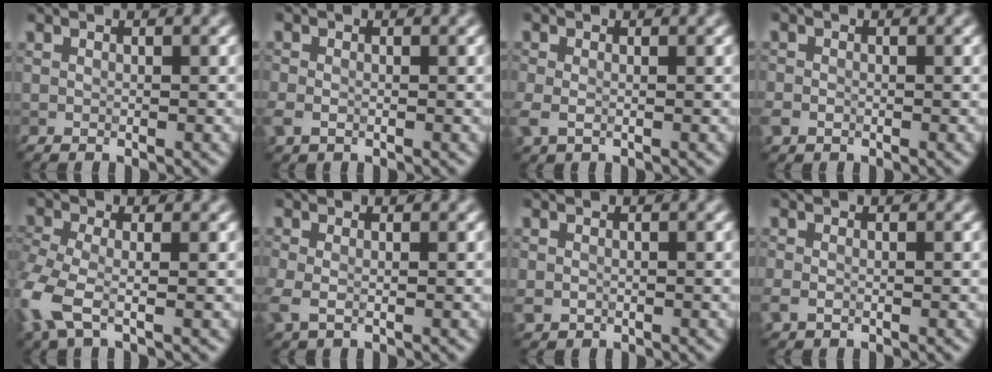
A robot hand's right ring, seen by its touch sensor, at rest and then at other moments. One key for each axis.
{"total": 1.6, "fx": -1.4, "fy": -0.5, "fz": -0.4, "tx": -0.025, "ty": -0.013, "tz": 0.010}
{"total": 1.3, "fx": -1.2, "fy": -0.5, "fz": -0.1, "tx": -0.028, "ty": -0.014, "tz": 0.013}
{"total": 1.8, "fx": -1.6, "fy": -0.5, "fz": -0.6, "tx": -0.021, "ty": -0.010, "tz": 0.008}
{"total": 4.7, "fx": -3.5, "fy": 1.2, "fz": 2.8, "tx": -0.120, "ty": -0.025, "tz": -0.038}
{"total": 1.3, "fx": -1.2, "fy": -0.3, "fz": 0.2, "tx": -0.033, "ty": -0.014, "tz": 0.011}
{"total": 1.4, "fx": -0.7, "fy": -0.6, "fz": -1.0, "tx": -0.012, "ty": -0.016, "tz": 0.027}
{"total": 1.4, "fx": -1.2, "fy": -0.7, "fz": -0.5, "tx": -0.020, "ty": -0.016, "tz": 0.015}